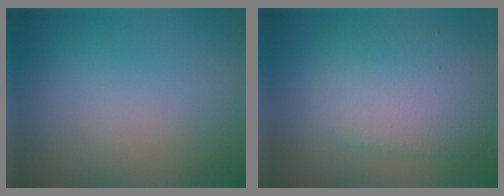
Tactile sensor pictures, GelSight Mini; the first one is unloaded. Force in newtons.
{"total": 5.7, "press": 5.7, "slide": 0.1}